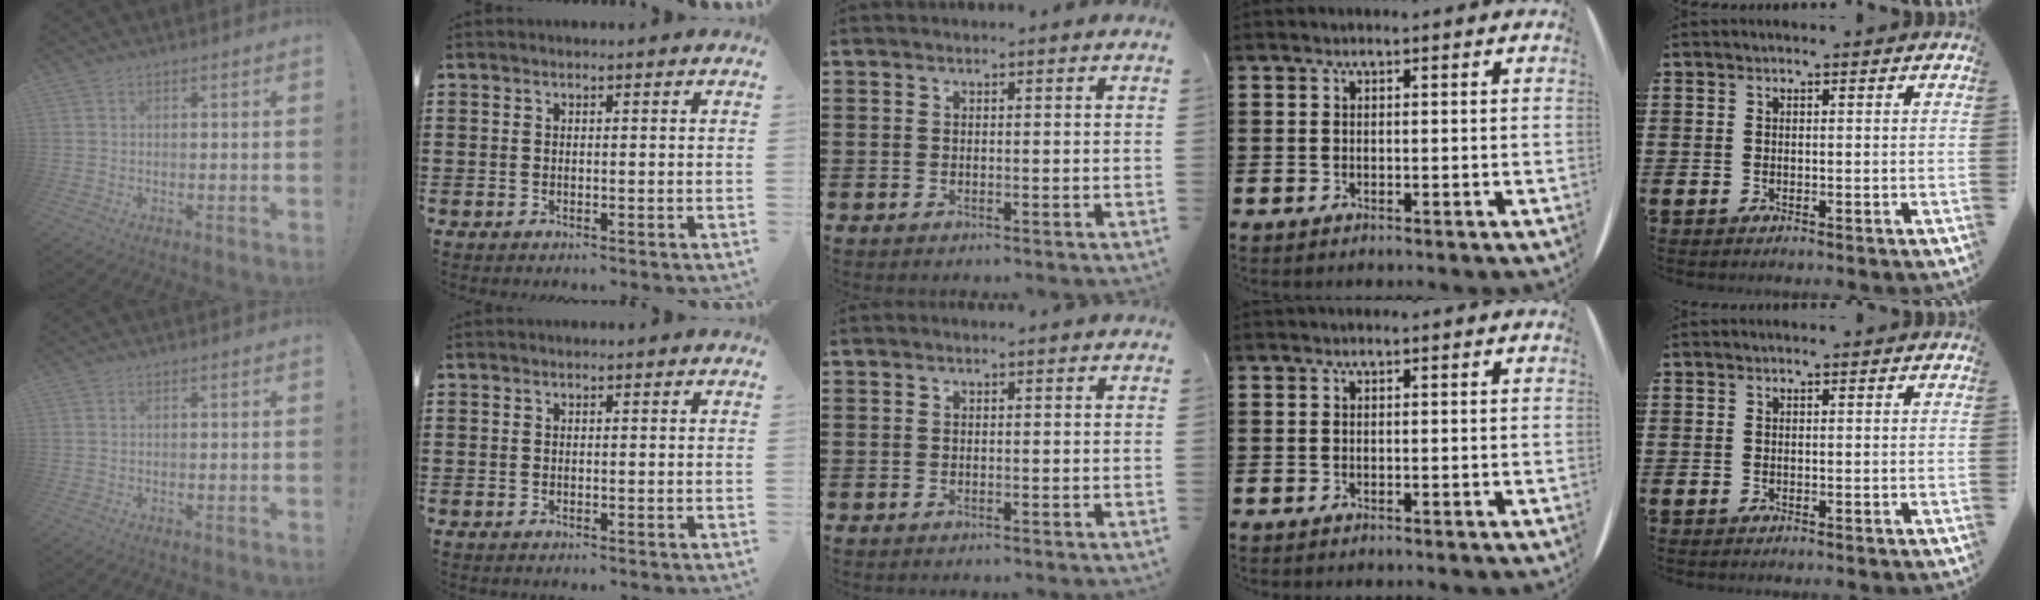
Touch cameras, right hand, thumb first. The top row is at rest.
{}